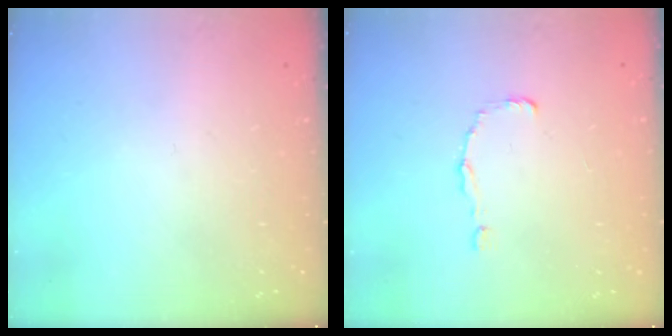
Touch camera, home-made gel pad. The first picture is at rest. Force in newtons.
{"total": 0.9, "press": 0.9, "slide": 0.0}